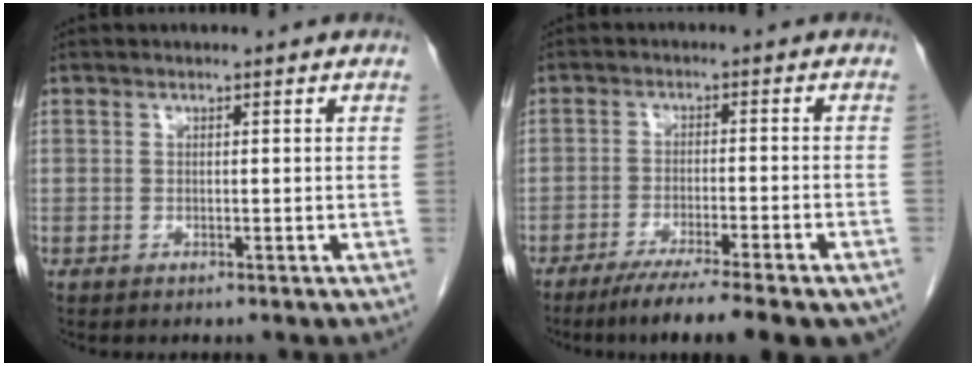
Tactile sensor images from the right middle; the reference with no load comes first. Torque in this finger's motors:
{"motor_torque": [1.19, -0.95, 0.19, 0.04]}